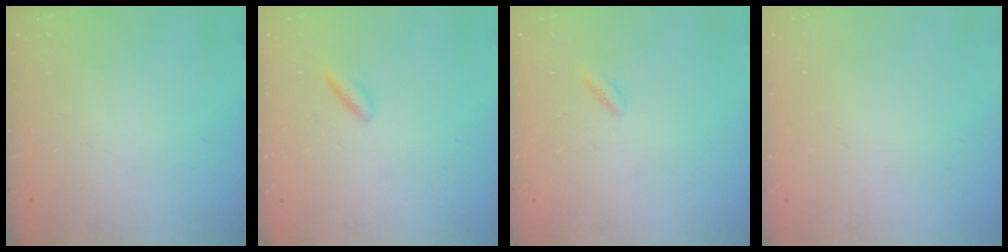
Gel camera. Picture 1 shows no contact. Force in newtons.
{"total": 2.9, "press": 2.6, "slide": 1.4}
{"total": 2.7, "press": 2.5, "slide": 0.9}
{"total": 2.0, "press": 2.0, "slide": 0.1}